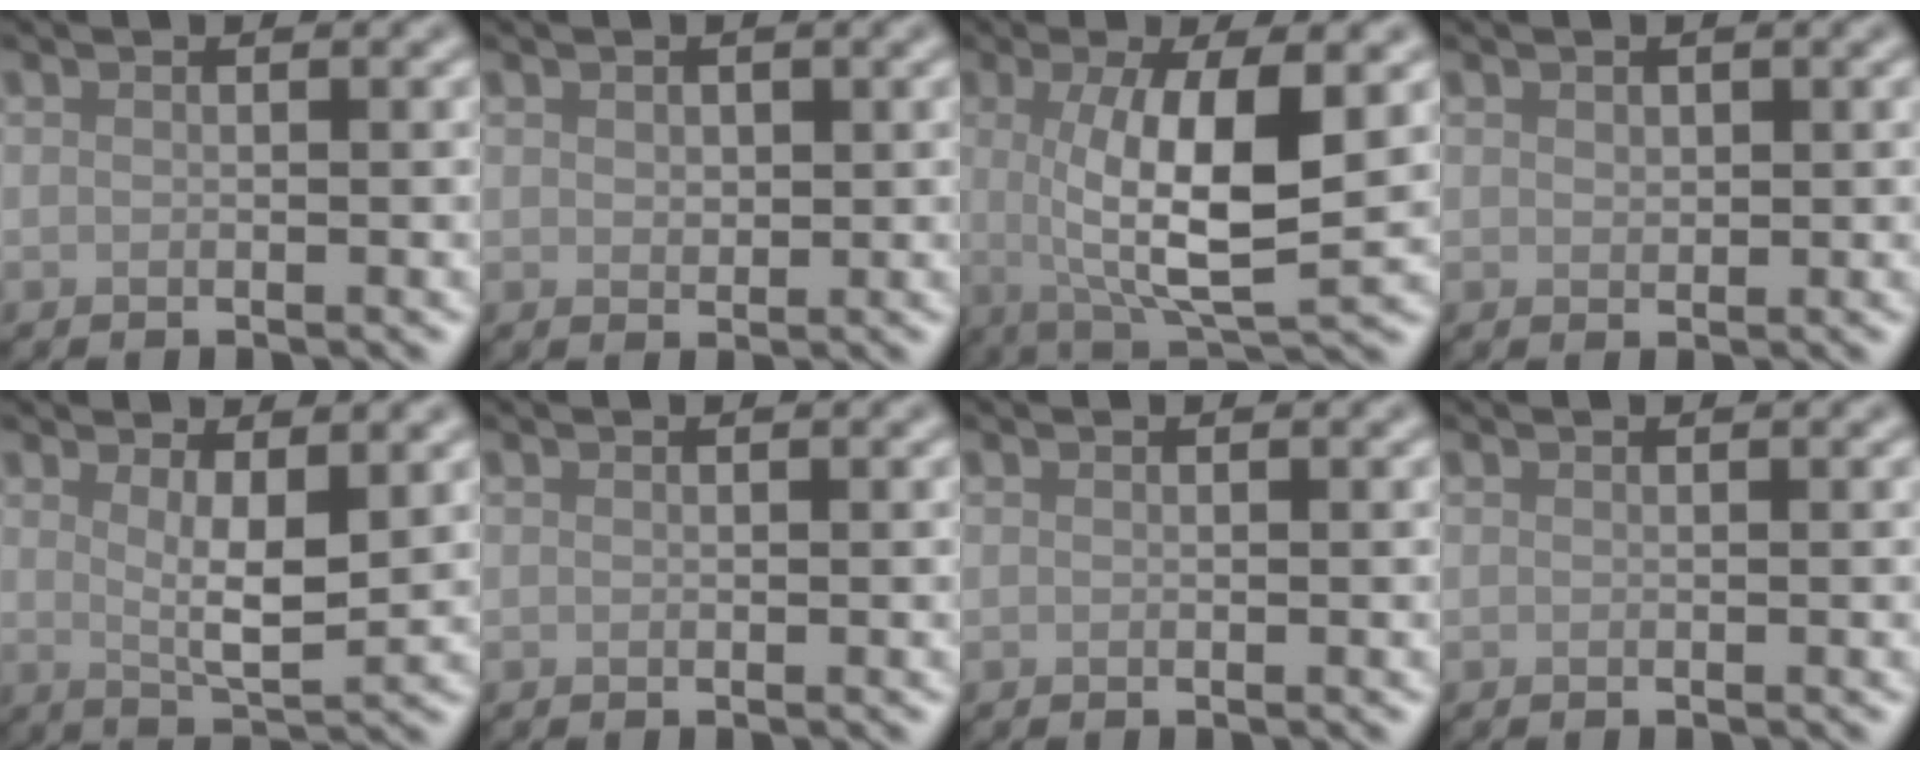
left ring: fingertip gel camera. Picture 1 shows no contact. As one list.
[{"total": 1.1, "force": [0.4, 0.9, 0.5], "torque": [-0.011, -0.004, 0.010]}, {"total": 8.6, "force": [0.5, 2.5, 8.3], "torque": [-0.135, -0.010, 0.014]}, {"total": 0.8, "force": [0.4, 0.6, 0.3], "torque": [-0.006, -0.004, 0.009]}, {"total": 3.9, "force": [1.2, 1.1, 3.5], "torque": [-0.064, -0.011, 0.025]}, {"total": 0.0}, {"total": 0.0}, {"total": 0.0}]